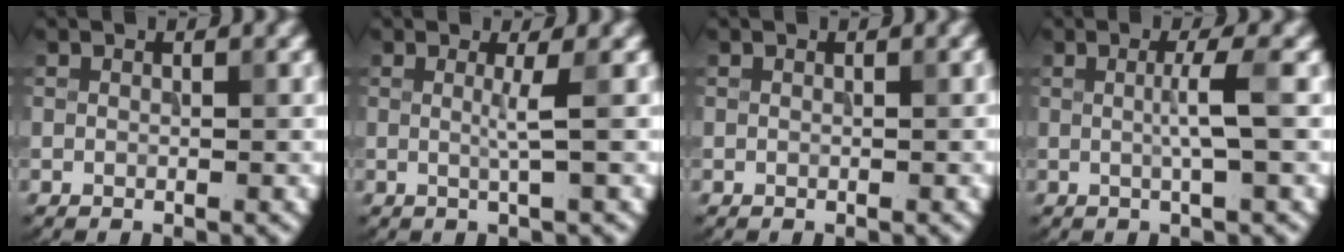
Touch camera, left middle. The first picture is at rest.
{"total": 1.7, "force": [0.1, 0.3, 1.7], "torque": [-0.029, -0.002, -0.005]}
{"total": 0.0}
{"total": 2.6, "force": [0.1, 0.3, 2.6], "torque": [-0.048, 0.001, -0.003]}